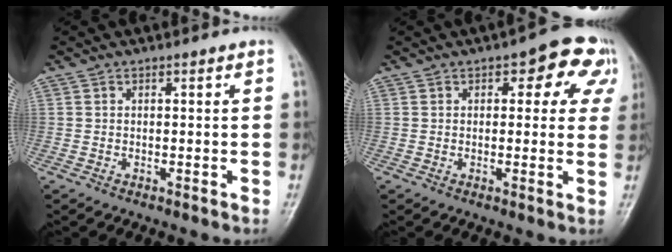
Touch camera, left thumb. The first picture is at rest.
{"total": 10.1, "force": [4.3, 5.1, 7.5], "torque": [-0.037, 0.001, 0.041]}